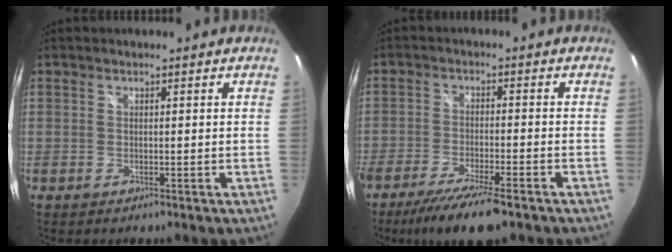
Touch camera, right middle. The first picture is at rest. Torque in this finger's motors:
{"motor_torque": [1.15, -0.98, 0.21, 0.14]}